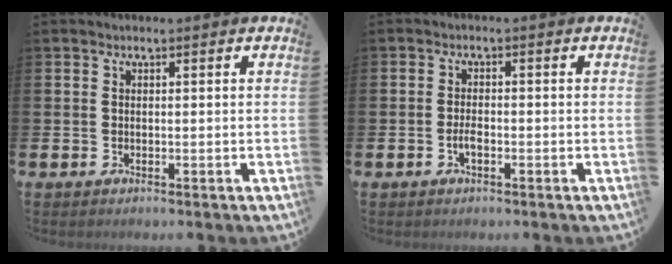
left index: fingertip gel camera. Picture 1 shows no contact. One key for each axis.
{"total": 1.8, "fx": -0.7, "fy": 0.8, "fz": 1.5, "tx": -0.024, "ty": 0.000, "tz": -0.015}